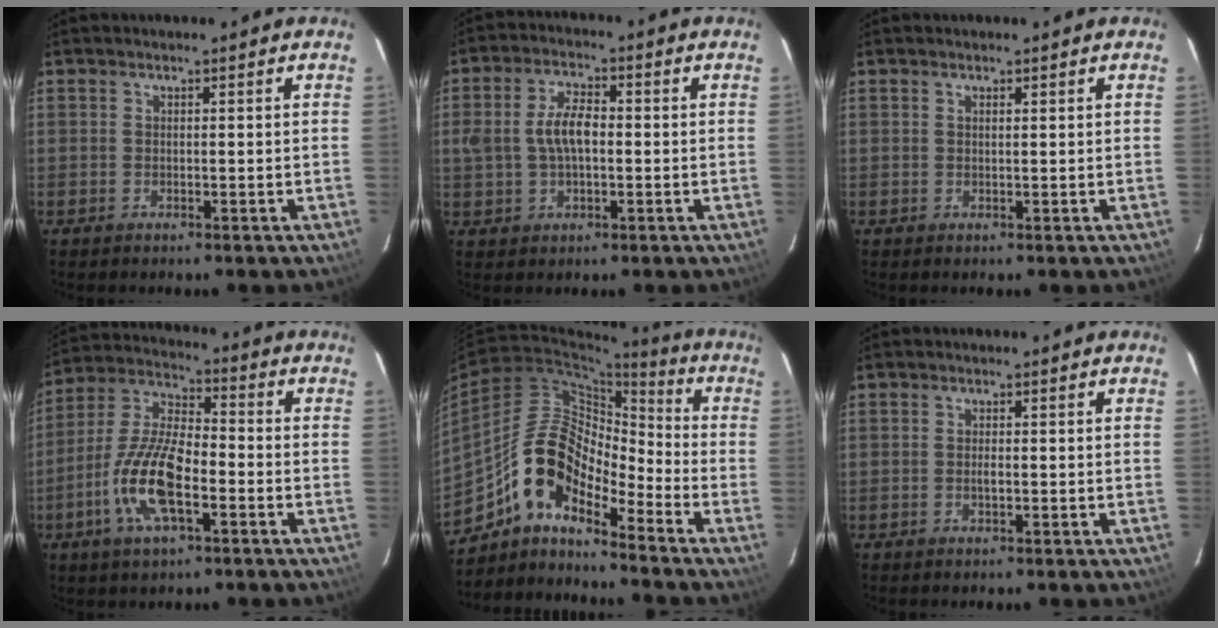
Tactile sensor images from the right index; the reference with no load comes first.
{"total": 7.0, "force": [-0.1, 3.9, 5.9], "torque": [-0.115, 0.012, 0.003]}
{"total": 0.5, "force": [0.4, 0.1, 0.3], "torque": [-0.006, 0.001, 0.007]}
{"total": 13.7, "force": [-5.0, 5.0, 11.8], "torque": [-0.252, -0.002, -0.101]}
{"total": 12.6, "force": [-9.3, 4.4, 7.3], "torque": [-0.126, 0.019, -0.191]}
{"total": 0.9, "force": [-0.2, 0.3, 0.8], "torque": [-0.018, 0.000, -0.004]}